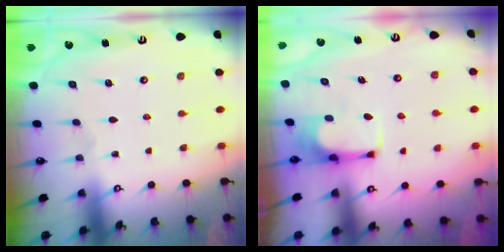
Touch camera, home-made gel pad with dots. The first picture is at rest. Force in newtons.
{"total": 3.6, "press": 3.6, "slide": 0.7}